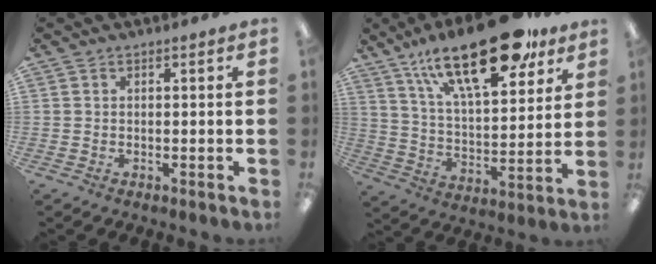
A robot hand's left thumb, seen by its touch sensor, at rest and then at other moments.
{"total": 25.2, "force": [15.8, 9.8, 17.0], "torque": [-0.269, -0.077, 0.263]}